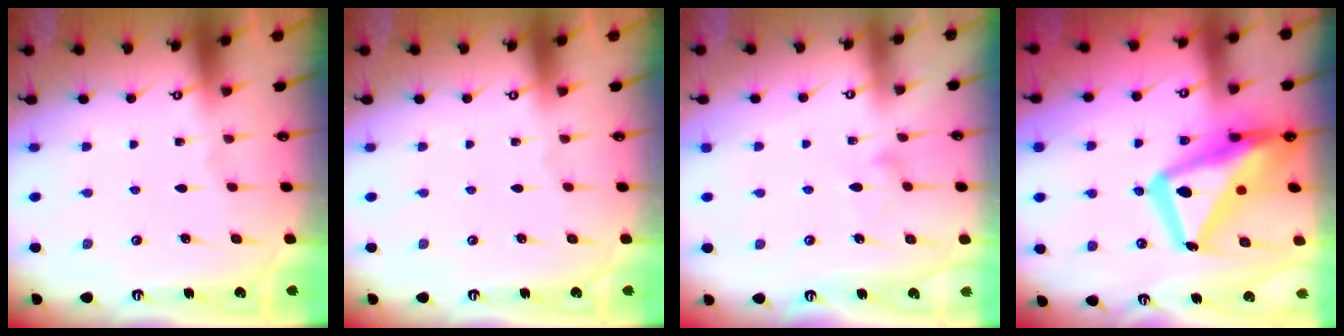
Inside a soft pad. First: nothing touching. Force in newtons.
{"total": 0.0}
{"total": 9.8, "press": 9.8, "slide": 0.6}
{"total": 22.5, "press": 22.4, "slide": 2.0}